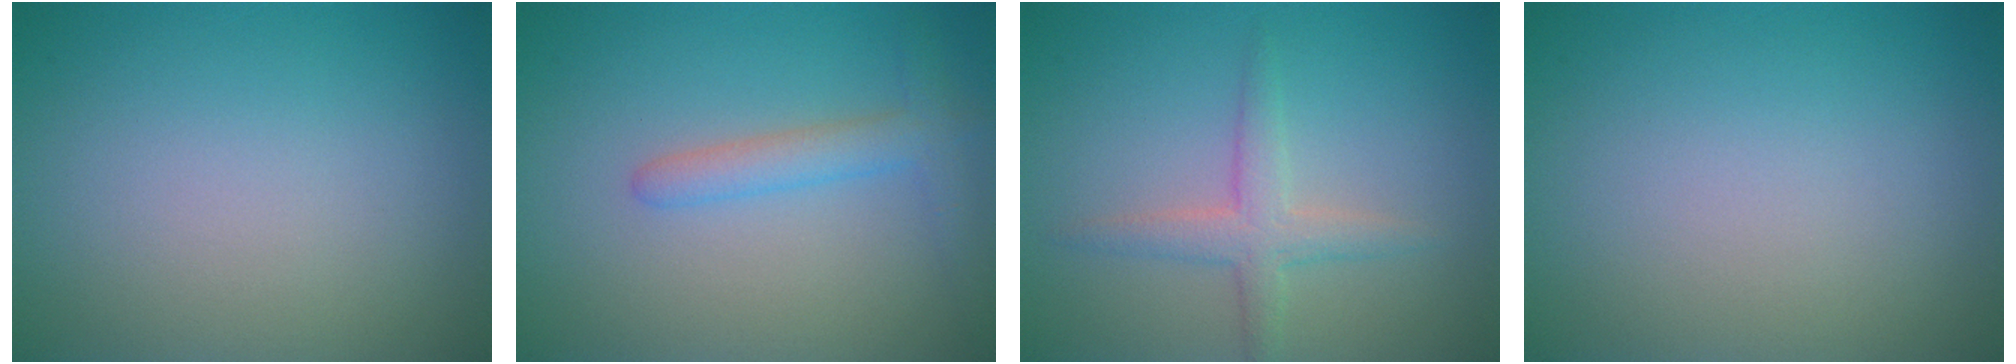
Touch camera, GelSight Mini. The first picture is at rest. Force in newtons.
{"total": 2.5, "press": 2.5, "slide": 0.2}
{"total": 2.4, "press": 2.4, "slide": 0.2}
{"total": 0.0}